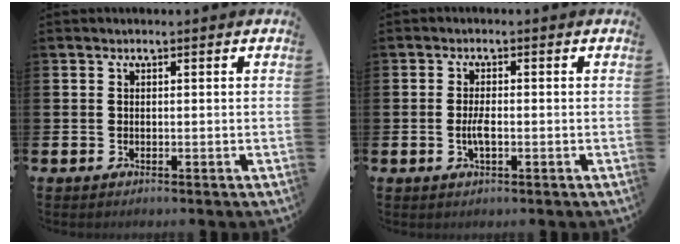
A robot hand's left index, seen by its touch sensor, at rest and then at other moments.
{"total": 2.3, "force": [-0.5, 0.7, 2.1], "torque": [-0.036, -0.001, -0.010]}